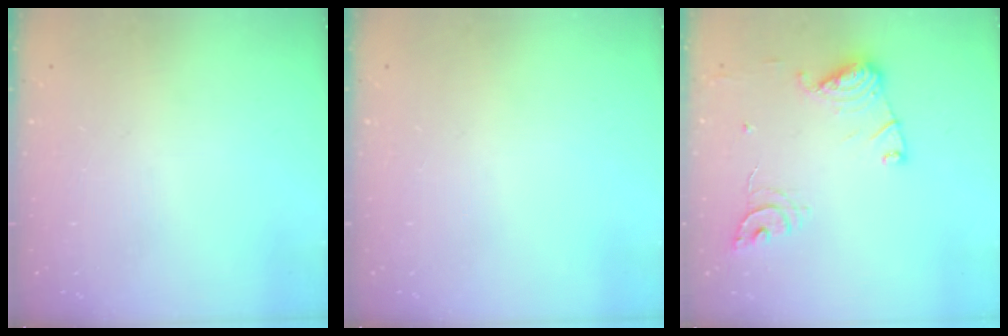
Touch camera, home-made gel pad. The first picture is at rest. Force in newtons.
{"total": 0.0}
{"total": 13.7, "press": 13.6, "slide": 1.5}